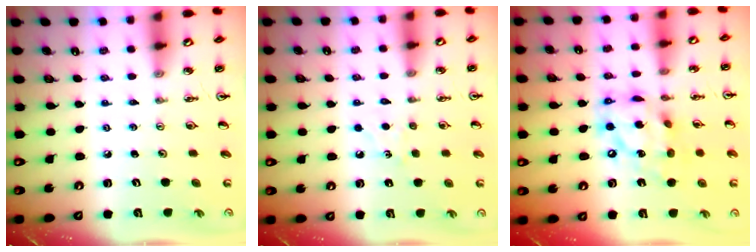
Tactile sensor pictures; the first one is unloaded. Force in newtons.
{"total": 5.1, "press": 5.0, "slide": 0.7}
{"total": 14.7, "press": 14.6, "slide": 1.2}